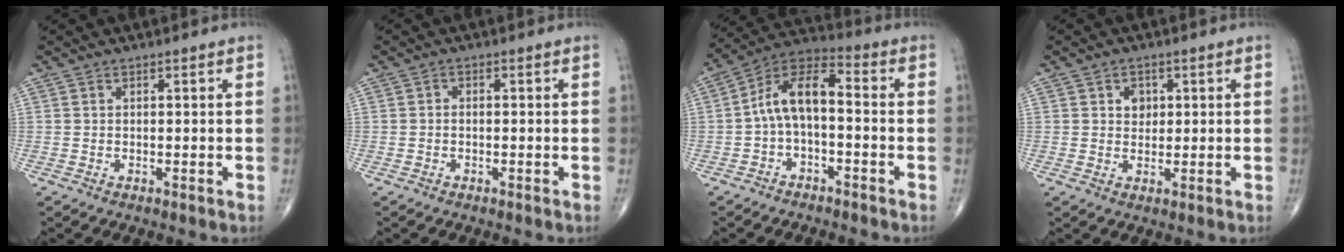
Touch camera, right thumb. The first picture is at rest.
{"total": 0.7, "force": [-0.3, 0.4, 0.4], "torque": [-0.003, 0.004, -0.010]}
{"total": 9.9, "force": [-1.2, 4.8, 8.5], "torque": [-0.150, 0.048, -0.034]}
{"total": 3.0, "force": [0.9, 2.4, 1.5], "torque": [-0.007, -0.002, 0.013]}